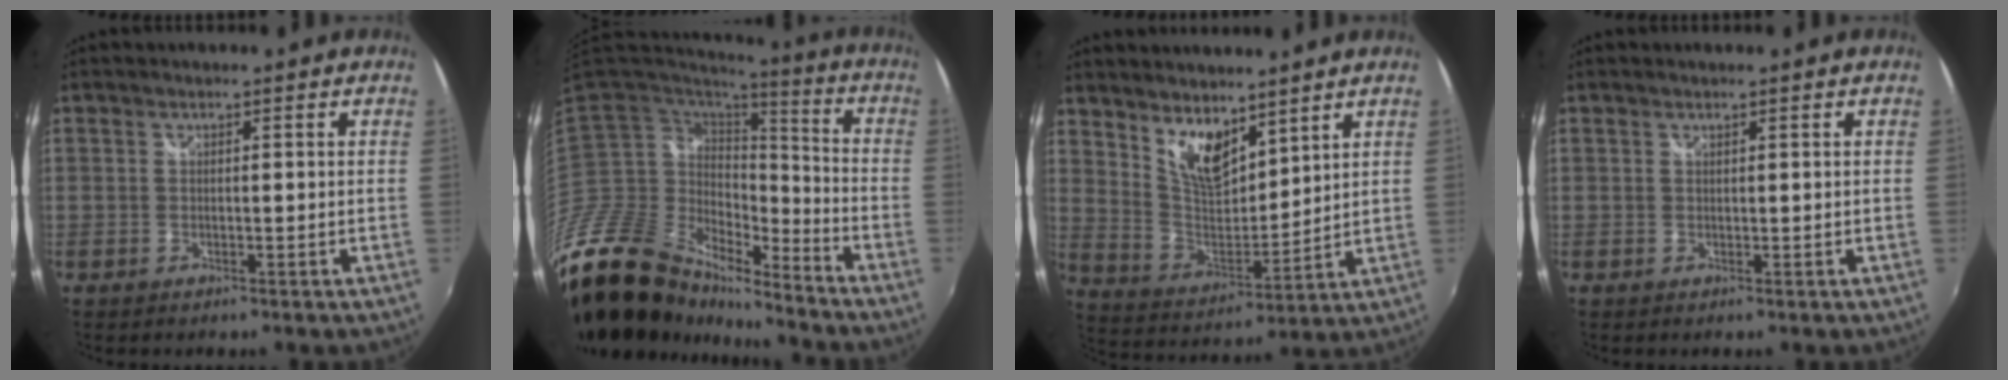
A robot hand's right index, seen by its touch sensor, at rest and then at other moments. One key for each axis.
{"total": 23.2, "fx": -19.3, "fy": 8.6, "fz": 9.5, "tx": -0.202, "ty": -0.026, "tz": -0.352}
{"total": 10.3, "fx": 7.2, "fy": 4.4, "fz": 5.9, "tx": -0.102, "ty": -0.005, "tz": 0.145}
{"total": 0.0}